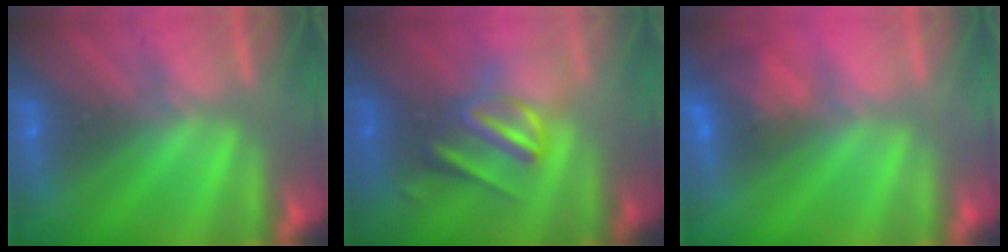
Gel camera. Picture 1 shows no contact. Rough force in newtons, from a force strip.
{"total": 2.9}
{"total": 2.6}